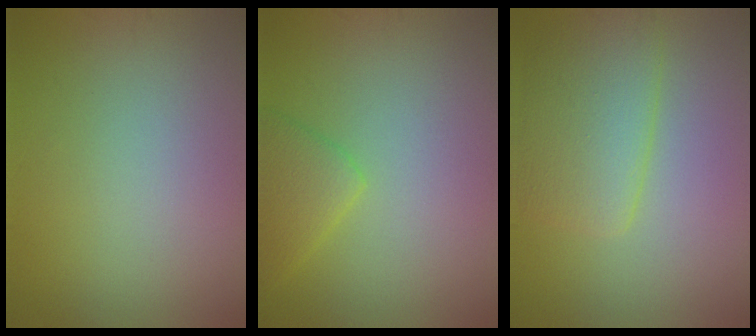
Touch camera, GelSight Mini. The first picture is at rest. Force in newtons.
{"total": 2.8, "press": 2.8, "slide": 0.2}
{"total": 4.6, "press": 4.6, "slide": 0.3}